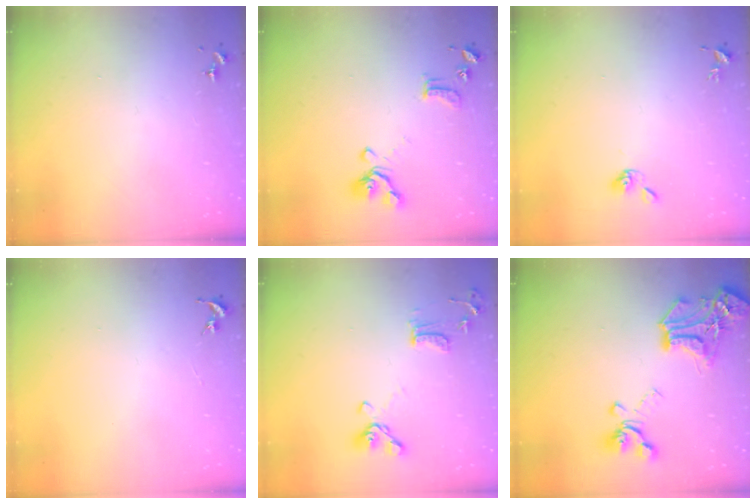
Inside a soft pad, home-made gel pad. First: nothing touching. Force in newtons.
{"total": 12.6, "press": 12.5, "slide": 1.4}
{"total": 5.2, "press": 5.1, "slide": 0.6}
{"total": 0.0}
{"total": 11.2, "press": 11.0, "slide": 2.0}
{"total": 19.7, "press": 19.7, "slide": 1.4}